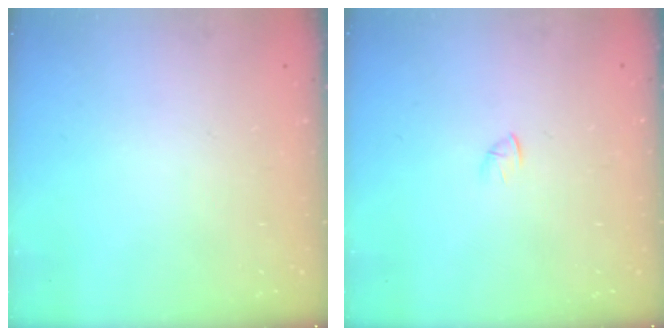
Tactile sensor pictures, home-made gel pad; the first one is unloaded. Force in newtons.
{"total": 1.2, "press": 1.1, "slide": 0.3}